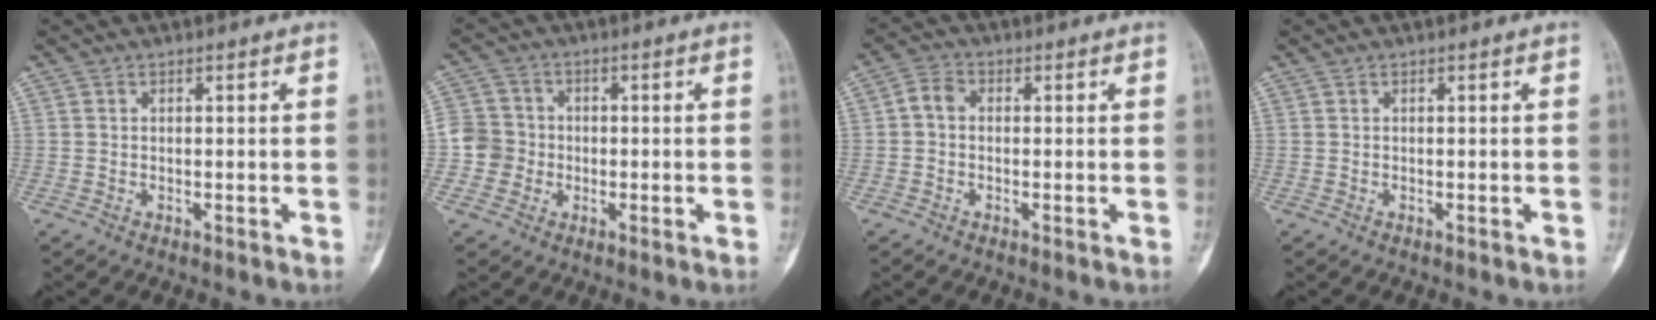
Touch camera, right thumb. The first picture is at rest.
{"total": 6.0, "force": [-1.1, 5.8, 1.0], "torque": [0.010, 0.015, -0.030]}
{"total": 3.4, "force": [-0.1, 2.6, 2.2], "torque": [-0.034, 0.010, -0.013]}
{"total": 0.0}